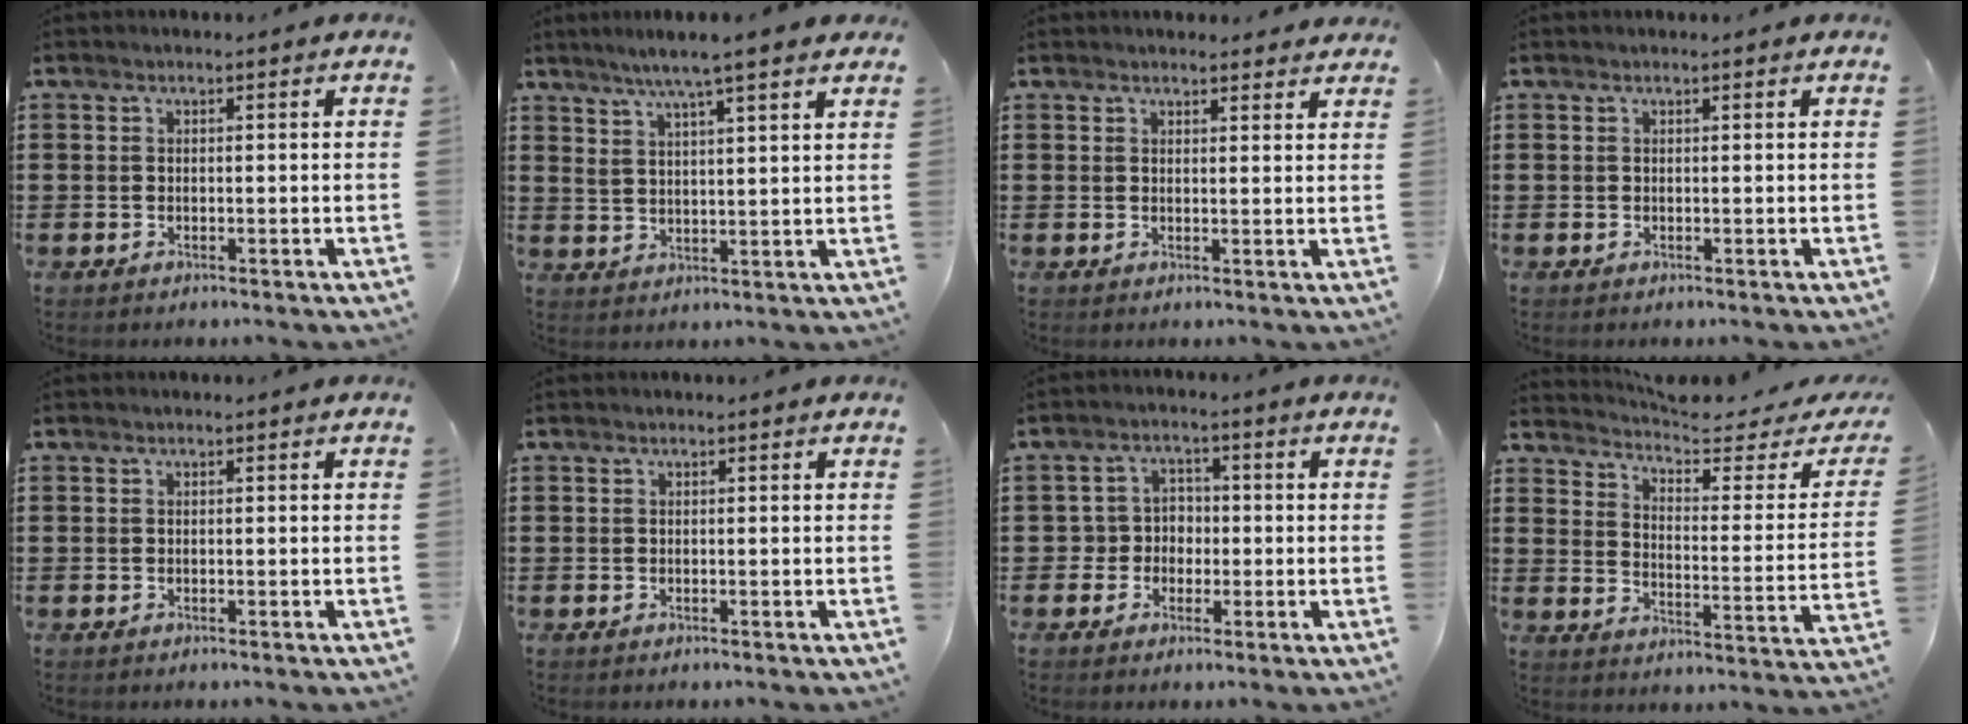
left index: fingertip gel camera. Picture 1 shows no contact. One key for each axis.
{"total": 5.6, "fx": 4.5, "fy": 0.0, "fz": 3.4, "tx": -0.079, "ty": -0.012, "tz": 0.076}
{"total": 1.9, "fx": 1.9, "fy": 0.3, "fz": 0.0, "tx": -0.006, "ty": 0.001, "tz": 0.036}
{"total": 0.0}
{"total": 0.0}
{"total": 0.0}
{"total": 3.8, "fx": -1.0, "fy": 3.5, "fz": 1.0, "tx": -0.035, "ty": 0.009, "tz": -0.025}
{"total": 4.2, "fx": 3.8, "fy": 0.3, "fz": 1.9, "tx": -0.051, "ty": -0.034, "tz": 0.055}